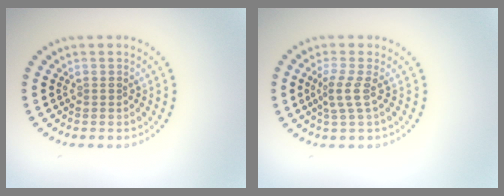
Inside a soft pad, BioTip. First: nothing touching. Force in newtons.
{"total": 2.2, "press": 1.5, "slide": 1.6}